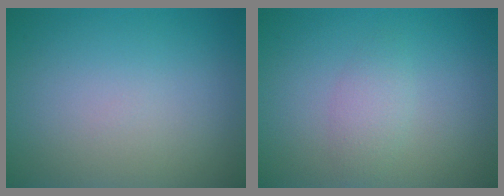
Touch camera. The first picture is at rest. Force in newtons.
{"total": 1.7, "press": 1.7, "slide": 0.0}